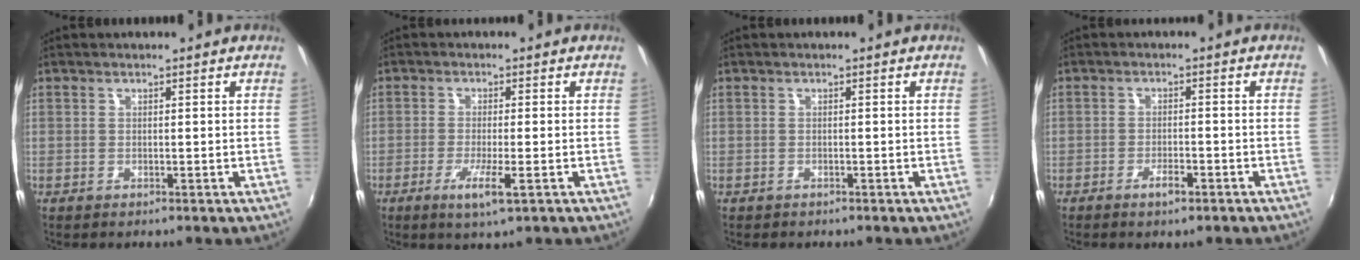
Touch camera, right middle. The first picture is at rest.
{"total": 4.9, "force": [-2.3, 0.2, 4.3], "torque": [-0.090, -0.013, -0.044]}
{"total": 0.7, "force": [-0.6, 0.3, 0.1], "torque": [-0.005, 0.000, -0.008]}
{"total": 2.9, "force": [-2.0, 0.8, 2.0], "torque": [-0.044, -0.002, -0.035]}